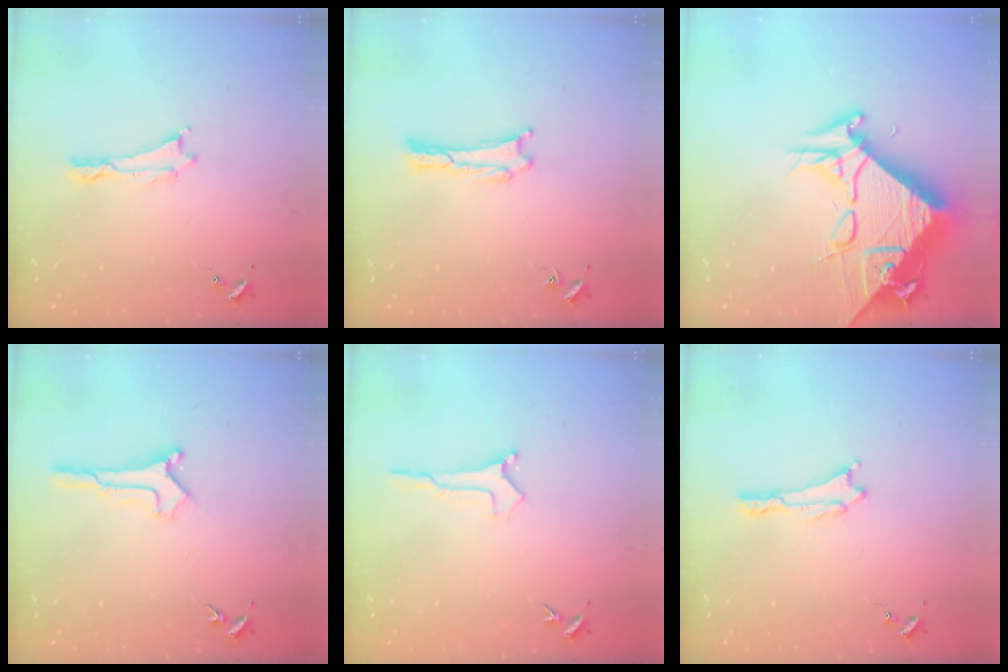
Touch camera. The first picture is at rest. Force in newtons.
{"total": 0.0}
{"total": 17.0, "press": 16.9, "slide": 1.6}
{"total": 0.9, "press": 0.9, "slide": 0.1}
{"total": 0.0}
{"total": 0.0}